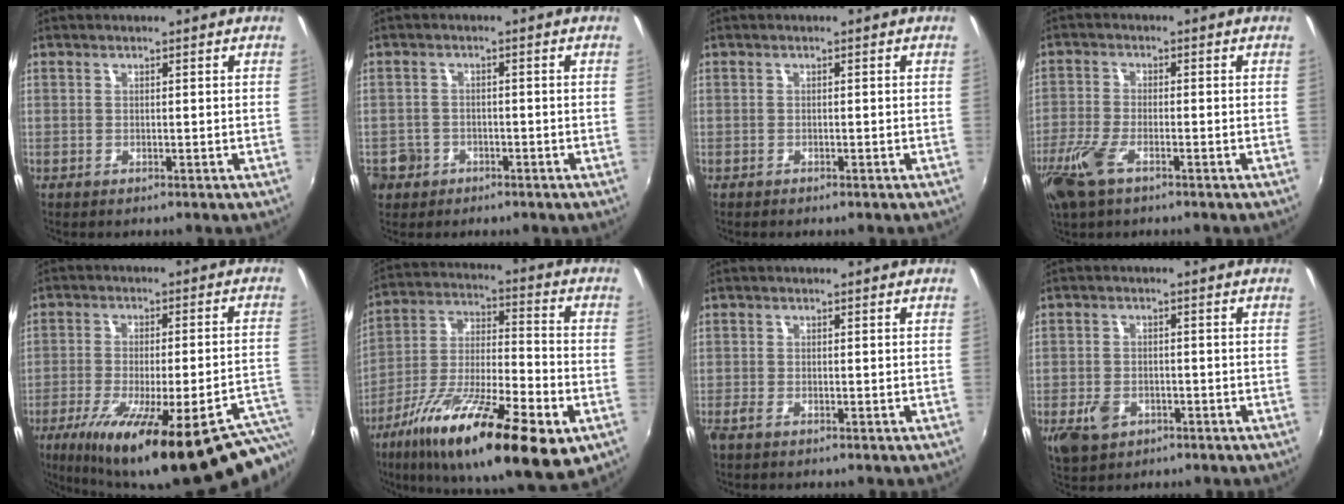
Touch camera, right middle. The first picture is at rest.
{"total": 5.7, "force": [-2.4, 4.9, 1.4], "torque": [-0.052, 0.006, -0.036]}
{"total": 0.6, "force": [-0.5, 0.2, 0.3], "torque": [-0.006, -0.001, -0.009]}
{"total": 7.6, "force": [-4.4, 3.0, 5.4], "torque": [-0.137, -0.014, -0.088]}
{"total": 29.3, "force": [-20.5, 5.8, 20.1], "torque": [-0.294, -0.063, -0.282]}
{"total": 25.6, "force": [-12.8, 6.5, 21.1], "torque": [-0.361, -0.043, -0.221]}
{"total": 1.4, "force": [-1.0, 0.4, 0.9], "torque": [-0.019, -0.004, -0.021]}
{"total": 5.8, "force": [-2.8, 4.1, 3.0], "torque": [-0.077, -0.003, -0.045]}